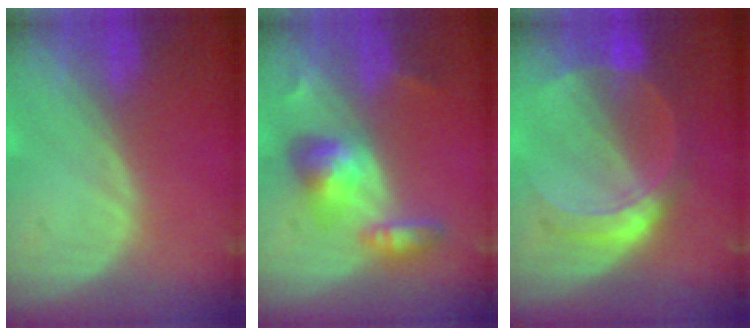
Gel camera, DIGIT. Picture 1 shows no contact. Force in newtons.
{"total": 6.3, "press": 5.8, "slide": 2.4}
{"total": 6.3, "press": 6.3, "slide": 0.1}